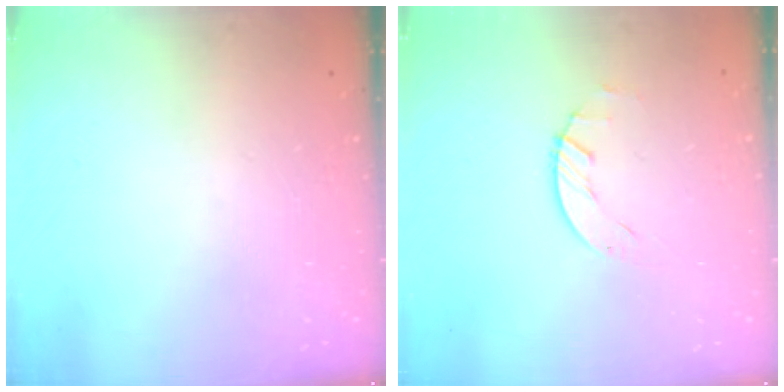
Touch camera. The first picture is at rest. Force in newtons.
{"total": 0.8, "press": 0.8, "slide": 0.2}